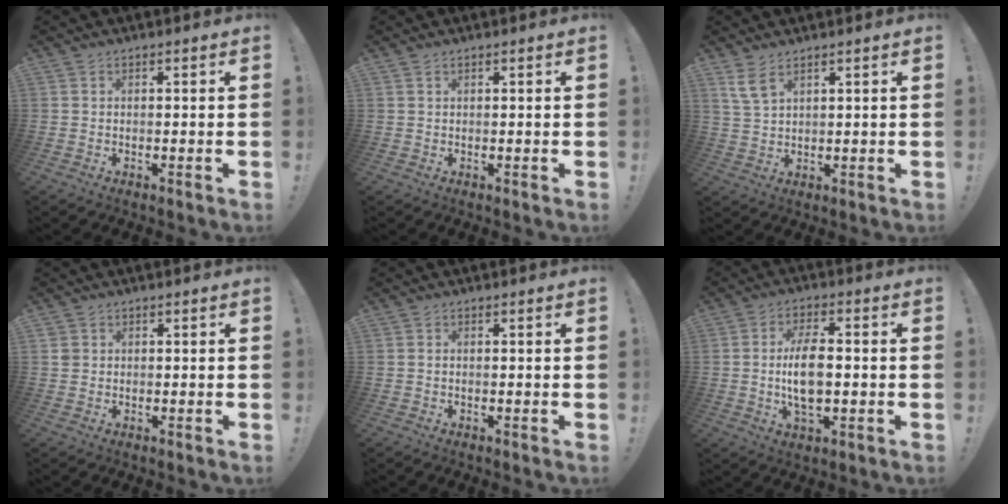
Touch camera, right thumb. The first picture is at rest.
{"total": 0.6, "force": [0.4, 0.2, 0.3], "torque": [-0.004, 0.000, 0.008]}
{"total": 5.8, "force": [3.8, 2.6, 3.4], "torque": [-0.058, -0.017, 0.074]}
{"total": 1.9, "force": [0.6, 1.7, 0.6], "torque": [-0.008, 0.002, 0.012]}
{"total": 0.0}
{"total": 10.4, "force": [-0.5, 5.0, 9.2], "torque": [-0.162, -0.003, -0.011]}